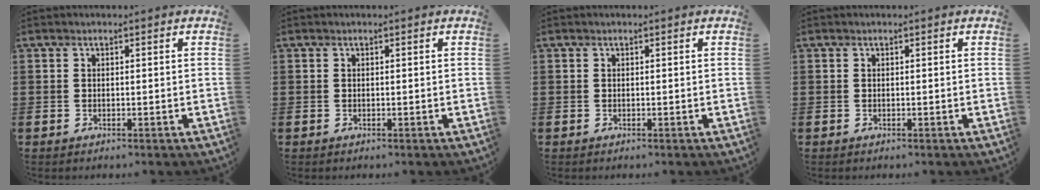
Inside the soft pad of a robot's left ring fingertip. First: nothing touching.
{"total": 0.0}
{"total": 0.0}
{"total": 0.0}